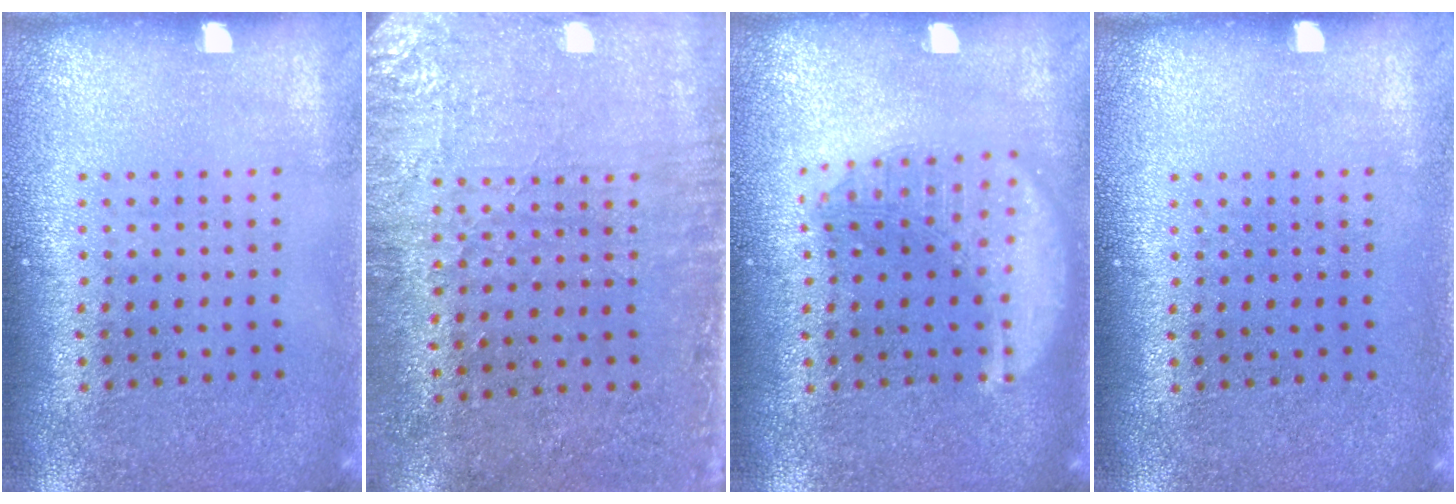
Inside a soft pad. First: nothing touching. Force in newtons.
{"total": 2.9, "press": 2.4, "slide": 1.6}
{"total": 2.8, "press": 2.8, "slide": 0.3}
{"total": 0.0}